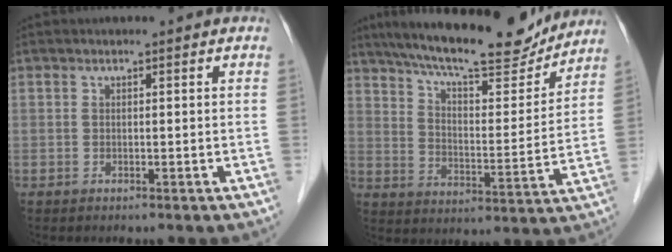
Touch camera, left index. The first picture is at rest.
{"total": 20.0, "force": [17.2, 4.0, 9.4], "torque": [-0.153, 0.004, 0.255]}